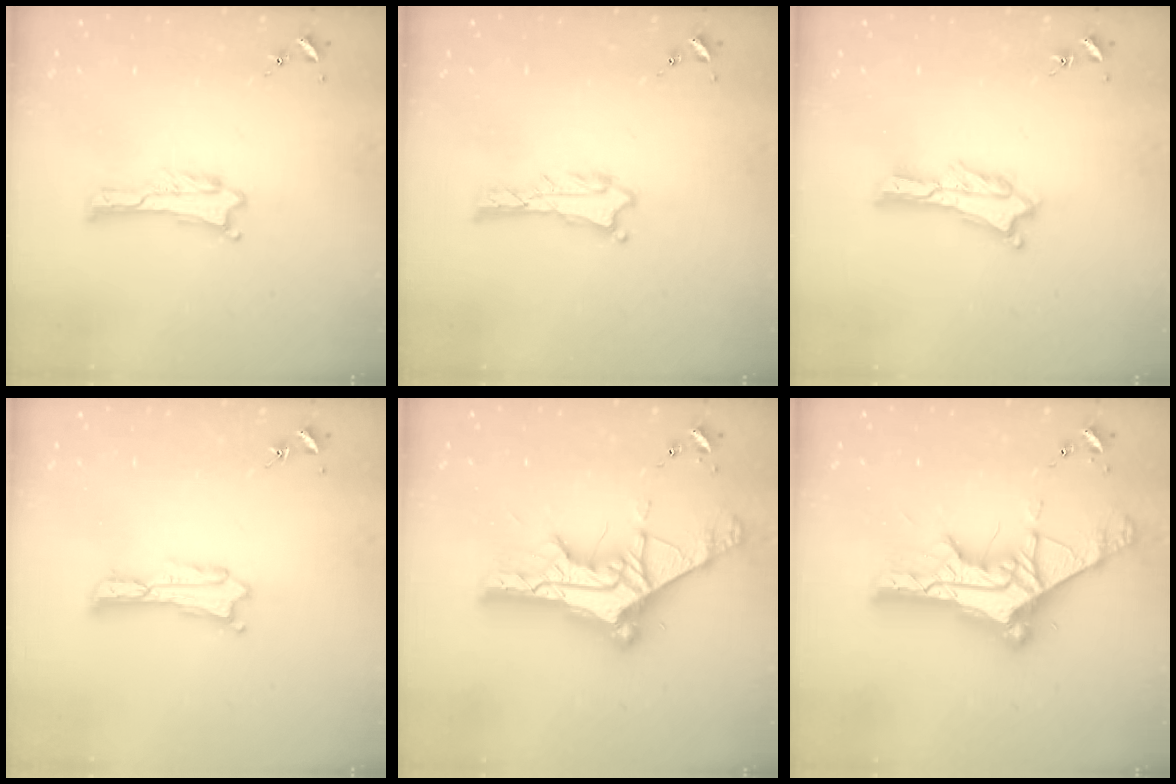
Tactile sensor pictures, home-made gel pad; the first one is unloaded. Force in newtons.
{"total": 0.9, "press": 0.8, "slide": 0.1}
{"total": 1.8, "press": 1.8, "slide": 0.2}
{"total": 0.9, "press": 0.9, "slide": 0.2}
{"total": 14.3, "press": 14.3, "slide": 1.3}
{"total": 14.3, "press": 14.3, "slide": 1.3}